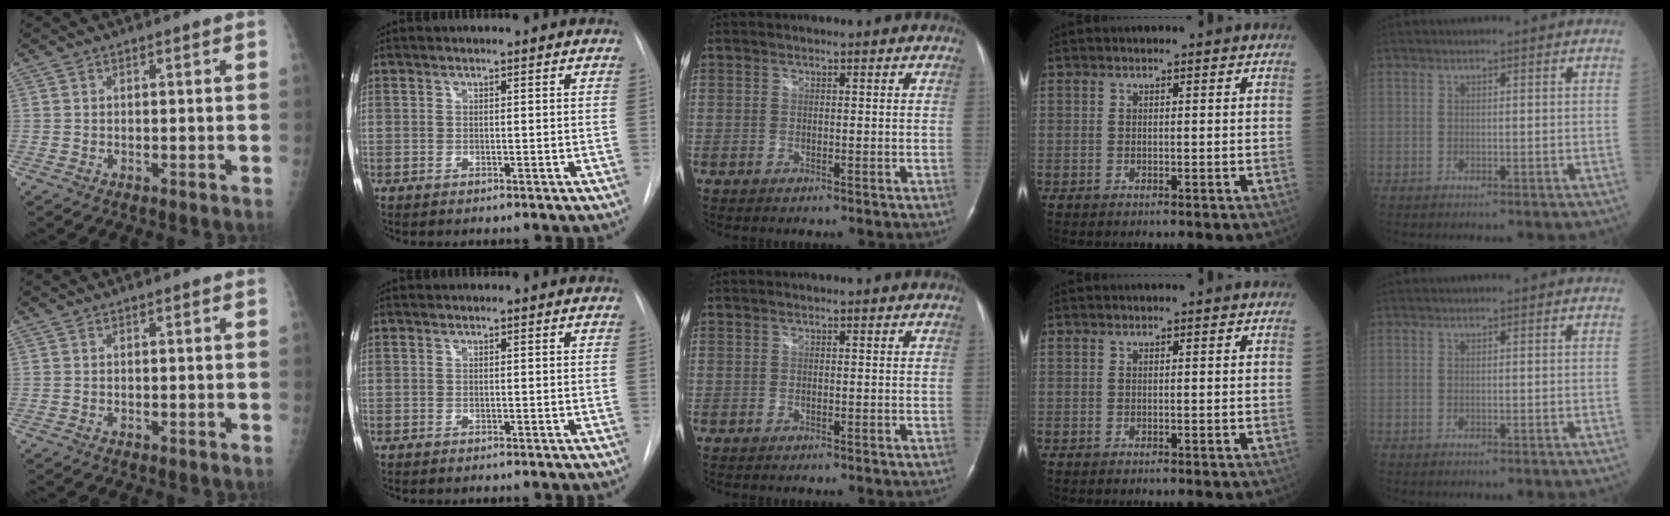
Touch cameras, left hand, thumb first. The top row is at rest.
{}